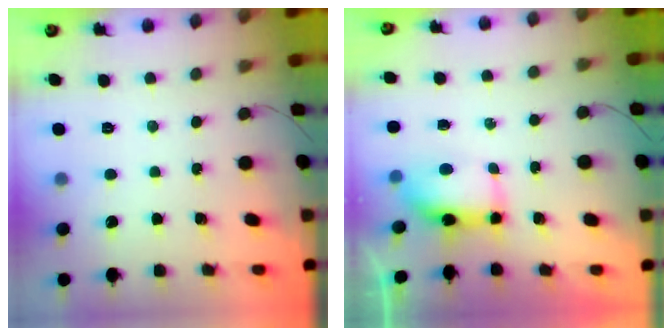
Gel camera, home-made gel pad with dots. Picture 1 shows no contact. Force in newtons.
{"total": 7.9, "press": 7.4, "slide": 2.8}